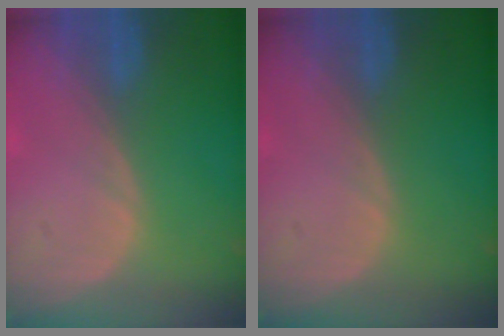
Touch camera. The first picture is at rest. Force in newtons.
{"total": 0.0}